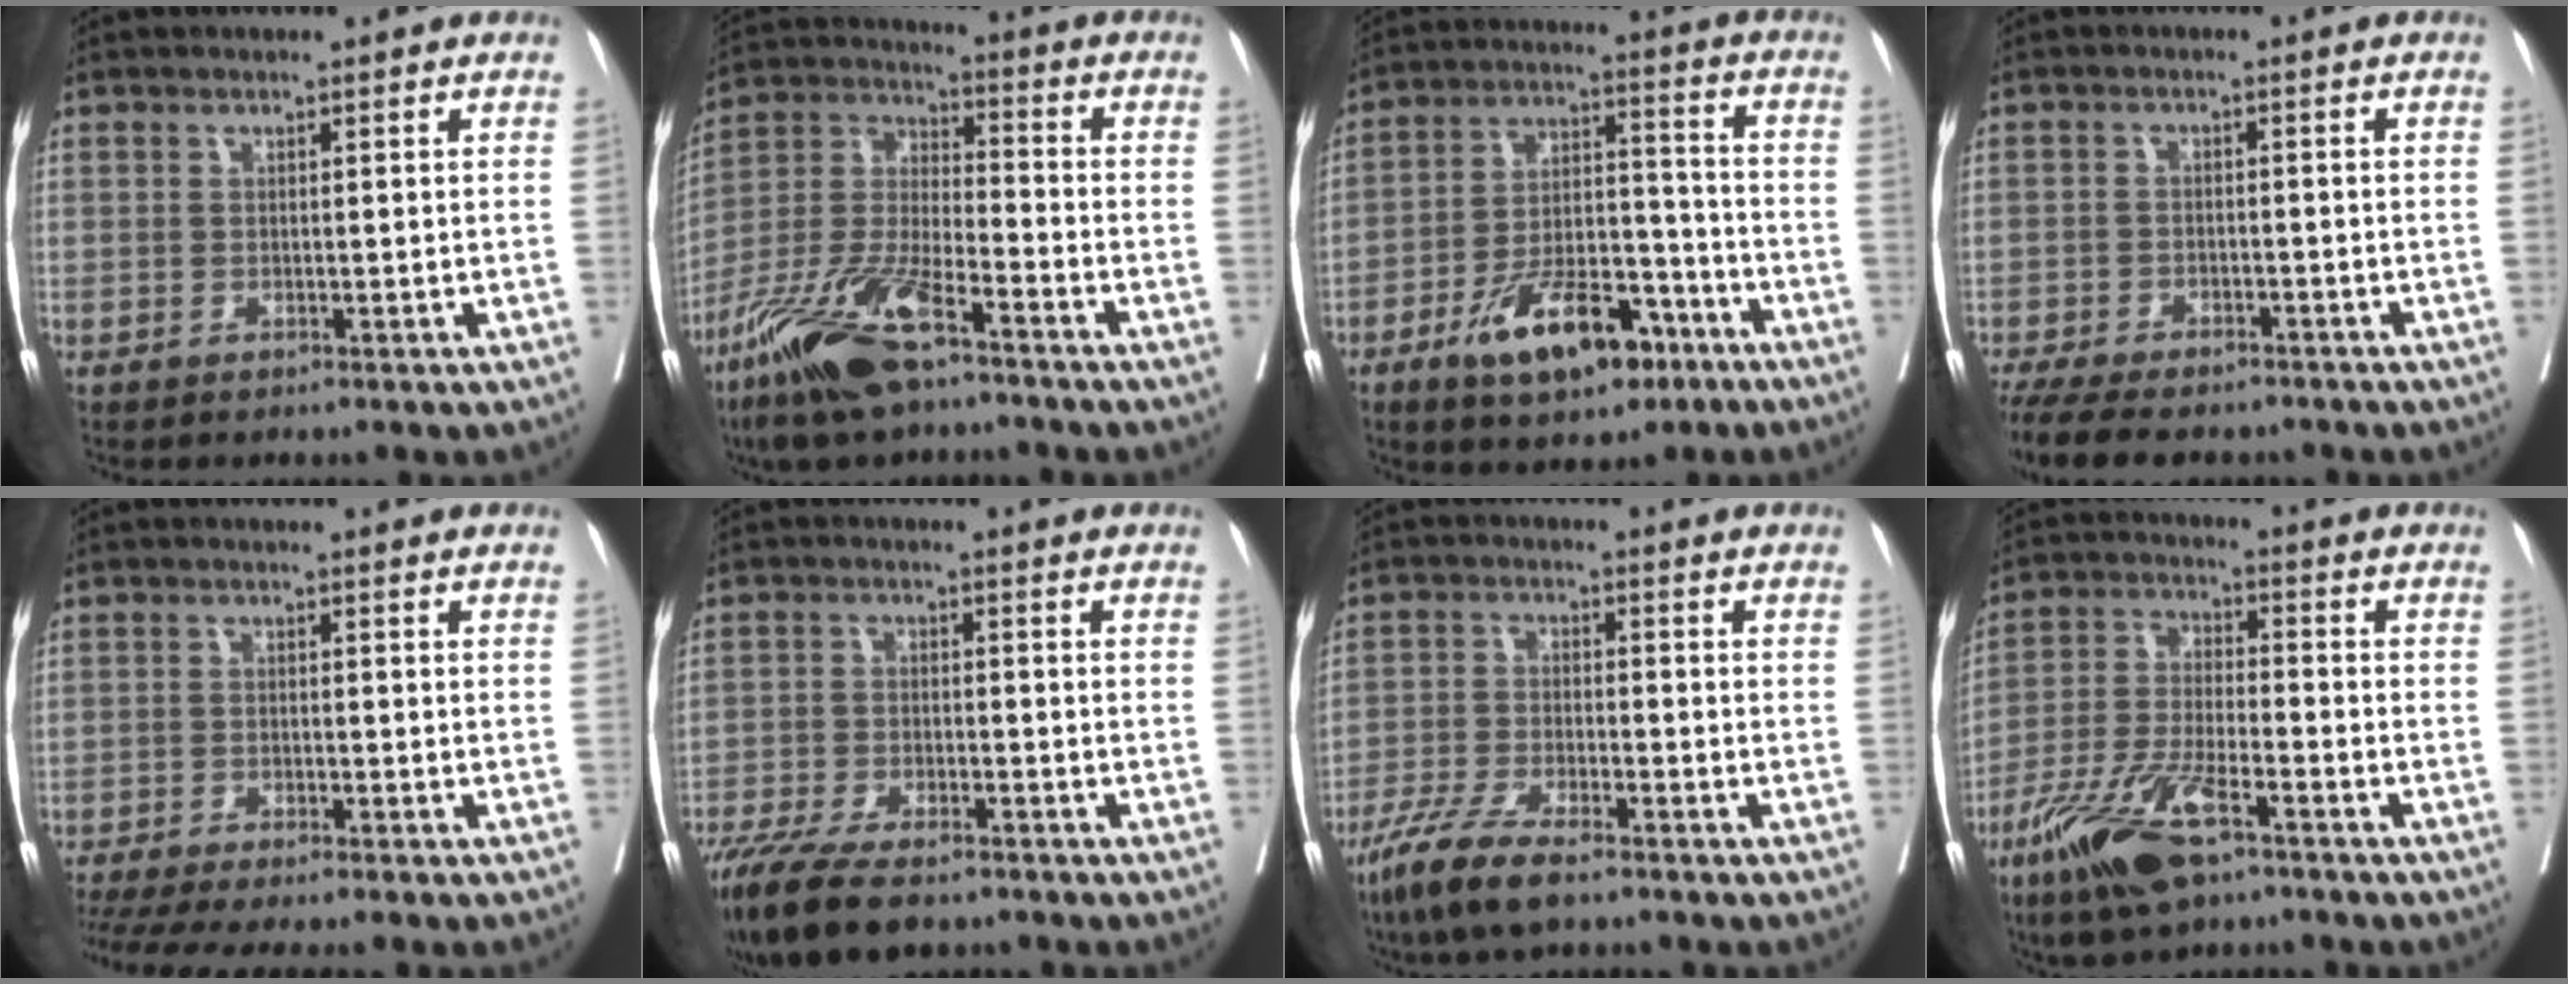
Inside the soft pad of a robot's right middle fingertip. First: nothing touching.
{"total": 15.0, "force": [-9.6, 3.3, 11.0], "torque": [-0.236, -0.020, -0.183]}
{"total": 13.6, "force": [-8.0, 5.5, 9.5], "torque": [-0.163, 0.011, -0.131]}
{"total": 13.8, "force": [-11.5, 4.3, 6.4], "torque": [-0.139, -0.016, -0.165]}
{"total": 11.2, "force": [-9.7, 0.4, 5.5], "torque": [-0.069, -0.015, -0.148]}
{"total": 12.9, "force": [-10.2, 3.4, 7.1], "torque": [-0.128, -0.026, -0.169]}
{"total": 8.6, "force": [-6.2, 1.4, 5.7], "torque": [-0.116, -0.019, -0.114]}
{"total": 12.4, "force": [-7.6, 2.9, 9.3], "torque": [-0.195, -0.020, -0.142]}